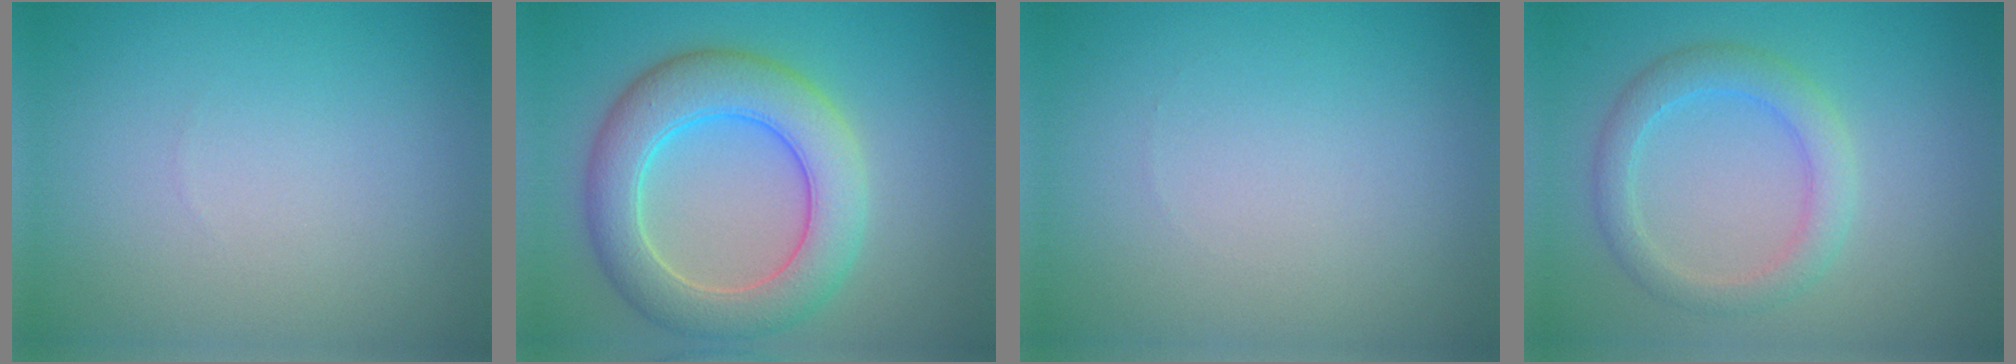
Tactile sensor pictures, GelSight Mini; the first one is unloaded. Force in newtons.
{"total": 6.9, "press": 6.9, "slide": 0.5}
{"total": 0.0}
{"total": 3.0, "press": 3.0, "slide": 0.1}